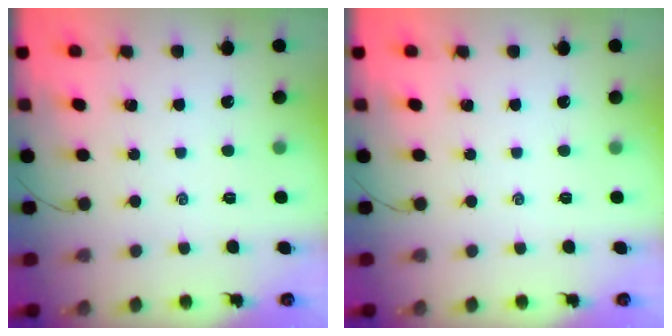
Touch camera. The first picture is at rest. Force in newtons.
{"total": 0.0}